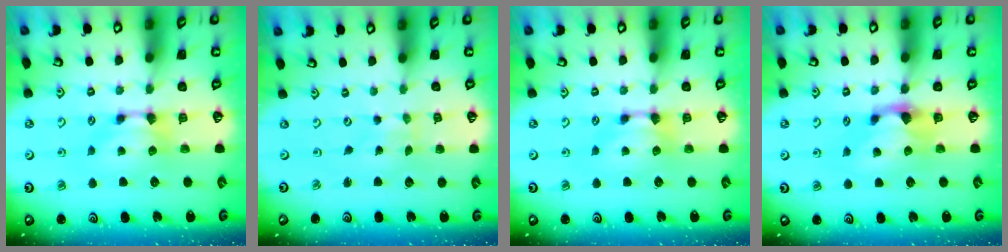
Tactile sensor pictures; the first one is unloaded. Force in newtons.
{"total": 4.9, "press": 4.9, "slide": 0.2}
{"total": 0.0}
{"total": 1.1, "press": 0.6, "slide": 0.9}